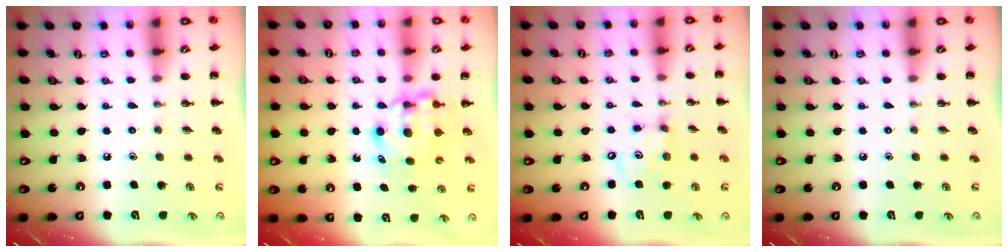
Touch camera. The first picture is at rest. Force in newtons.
{"total": 6.6, "press": 6.5, "slide": 1.0}
{"total": 7.8, "press": 7.6, "slide": 1.4}
{"total": 0.0}